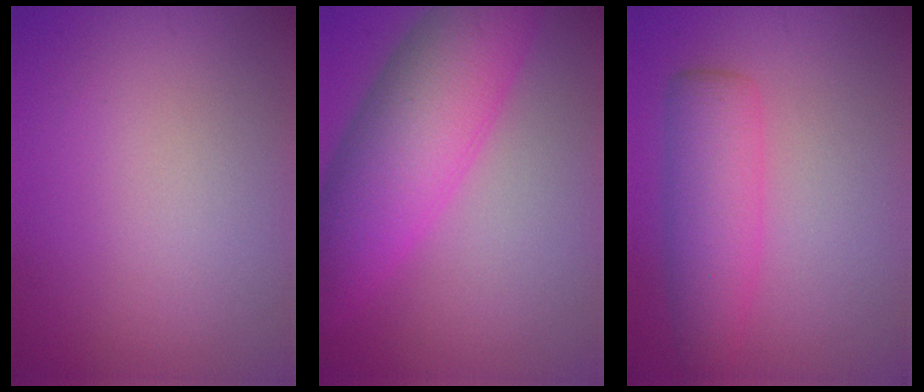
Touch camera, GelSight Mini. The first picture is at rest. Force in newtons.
{"total": 9.1, "press": 9.1, "slide": 0.1}
{"total": 4.5, "press": 4.5, "slide": 0.1}